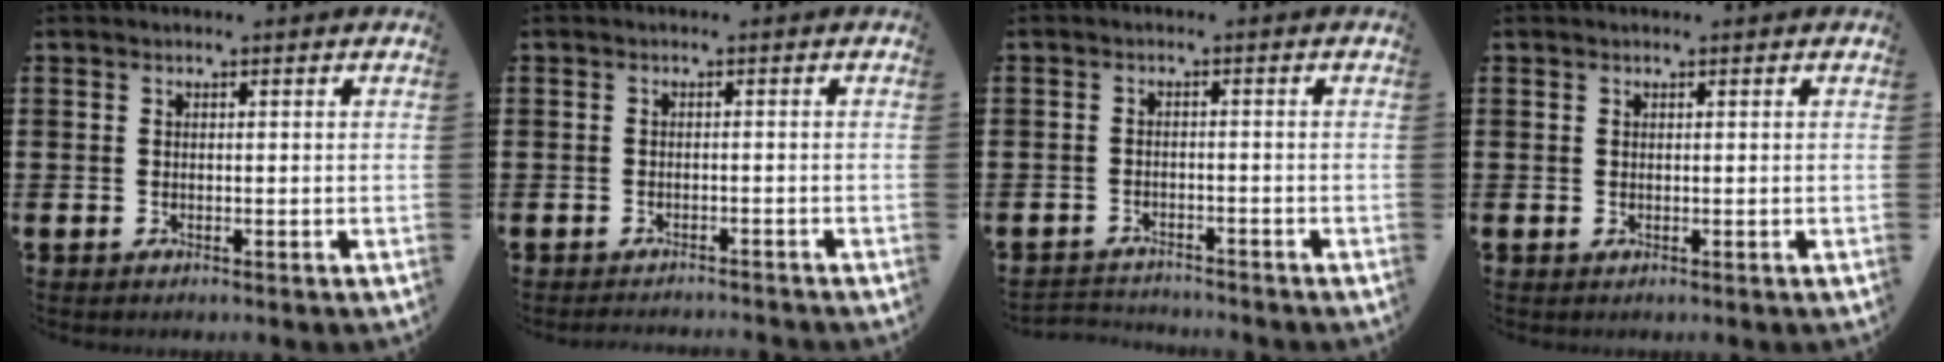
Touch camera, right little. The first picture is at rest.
{"total": 0.8, "force": [-0.8, -0.1, 0.1], "torque": [-0.004, -0.002, -0.015]}
{"total": 2.2, "force": [-2.2, 0.1, -0.3], "torque": [-0.002, 0.000, -0.049]}
{"total": 0.0}